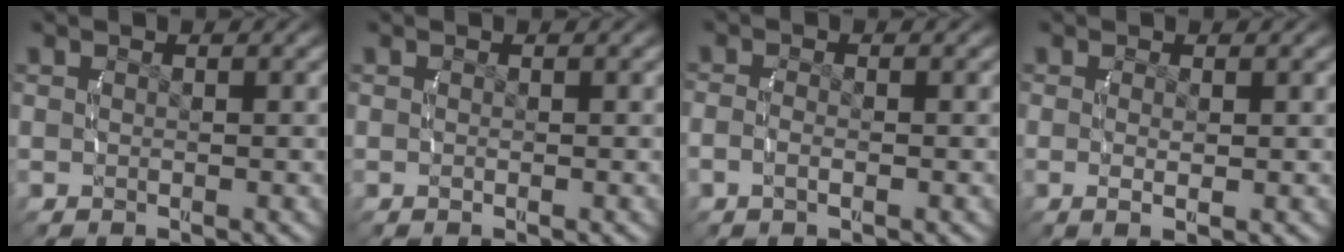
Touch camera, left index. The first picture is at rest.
{"total": 0.0}
{"total": 1.7, "force": [-0.7, 0.8, 1.3], "torque": [-0.039, -0.005, -0.013]}
{"total": 1.3, "force": [-0.2, 0.1, 1.3], "torque": [-0.036, -0.012, 0.002]}